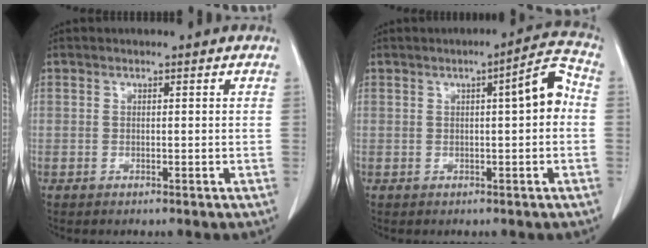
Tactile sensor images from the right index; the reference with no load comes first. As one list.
[{"total": 5.5, "force": [0.4, 0.8, 5.4], "torque": [-0.071, 0.017, 0.000]}]